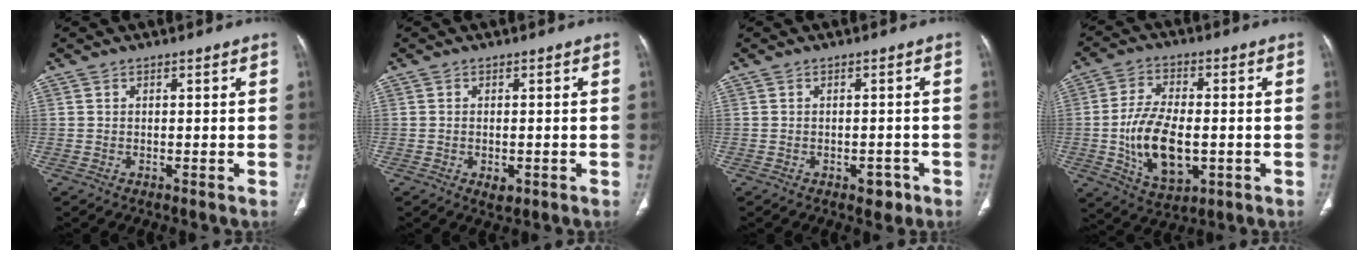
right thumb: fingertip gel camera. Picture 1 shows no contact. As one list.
[{"total": 2.4, "force": [-0.8, 1.5, 1.7], "torque": [-0.019, 0.002, -0.006]}, {"total": 2.5, "force": [-1.4, 1.6, 1.3], "torque": [-0.002, 0.010, -0.013]}, {"total": 13.6, "force": [-2.1, 7.5, 11.2], "torque": [-0.197, 0.000, -0.027]}]